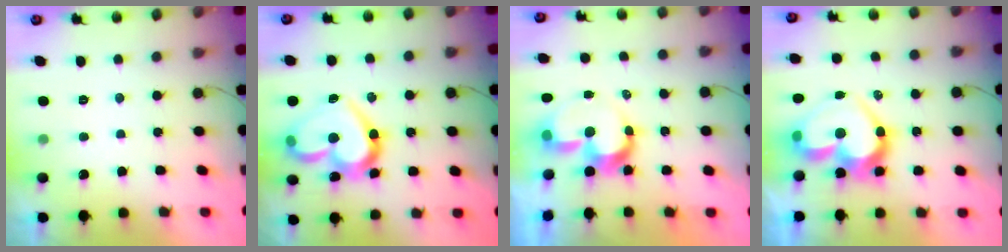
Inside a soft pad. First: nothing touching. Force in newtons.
{"total": 19.4, "press": 19.4, "slide": 1.4}
{"total": 10.8, "press": 10.8, "slide": 0.8}
{"total": 20.1, "press": 20.0, "slide": 1.8}